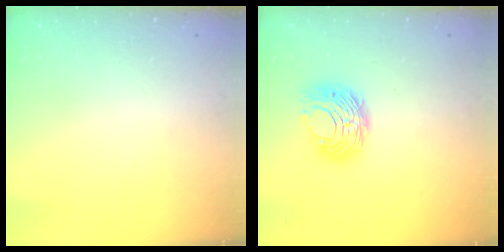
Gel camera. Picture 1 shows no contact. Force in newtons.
{"total": 8.6, "press": 8.6, "slide": 0.5}